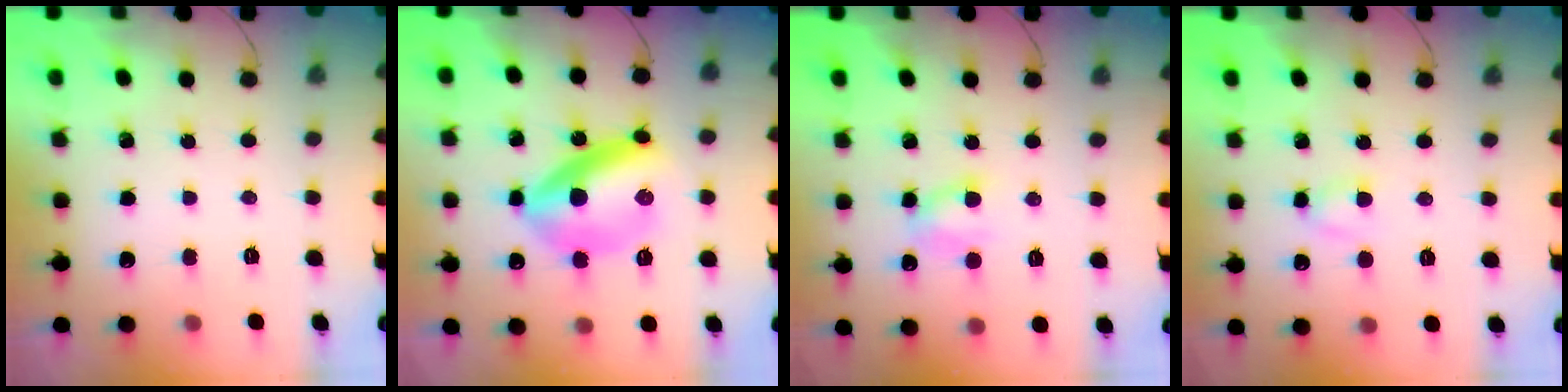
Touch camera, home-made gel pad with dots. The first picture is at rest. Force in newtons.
{"total": 14.5, "press": 14.5, "slide": 0.8}
{"total": 5.1, "press": 5.1, "slide": 0.7}
{"total": 2.9, "press": 2.7, "slide": 1.0}